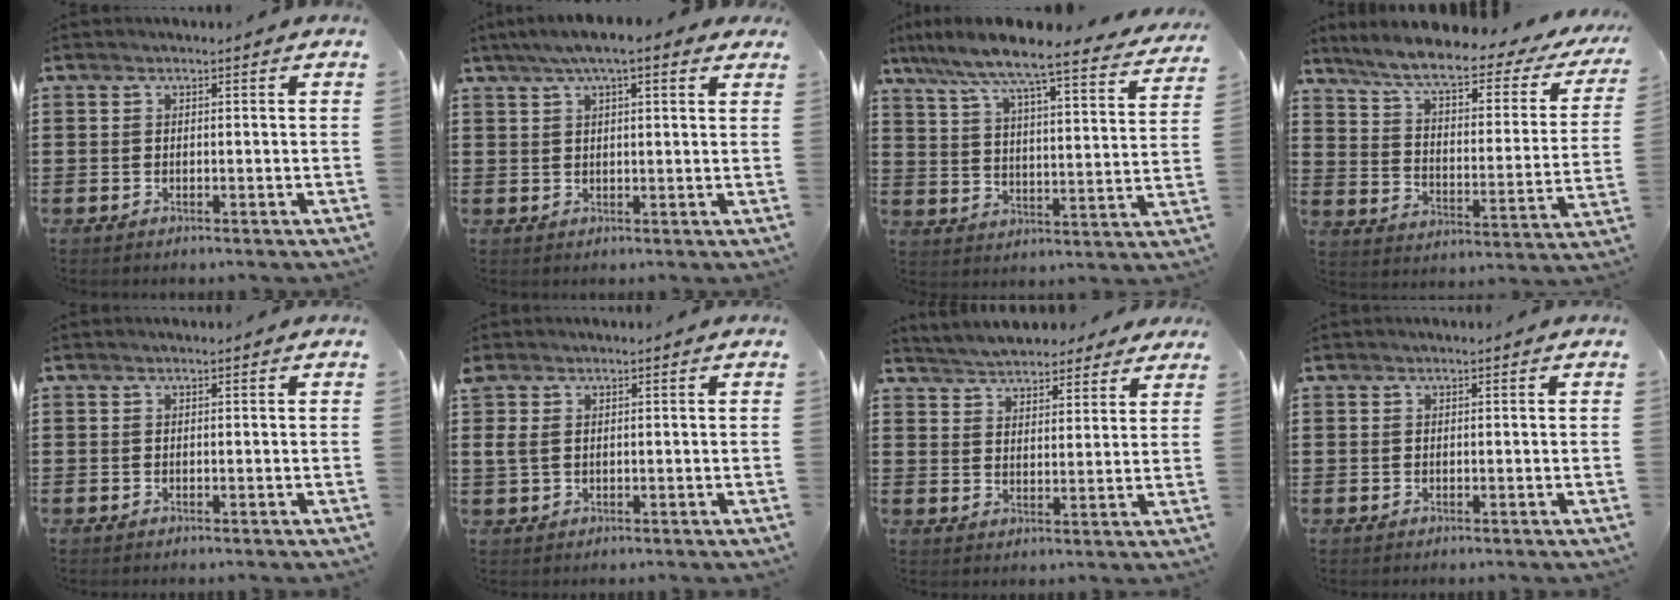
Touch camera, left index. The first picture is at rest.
{"total": 5.0, "force": [3.2, 1.3, 3.7], "torque": [-0.078, 0.007, 0.055]}
{"total": 7.1, "force": [6.5, -0.2, 2.8], "torque": [-0.086, -0.047, 0.103]}
{"total": 7.5, "force": [5.7, 0.8, 4.9], "torque": [-0.116, -0.033, 0.092]}
{"total": 0.0}
{"total": 1.8, "force": [0.5, 1.2, 1.2], "torque": [-0.037, 0.004, 0.007]}
{"total": 4.6, "force": [4.4, 1.2, 0.2], "torque": [-0.025, -0.015, 0.080]}
{"total": 0.0}